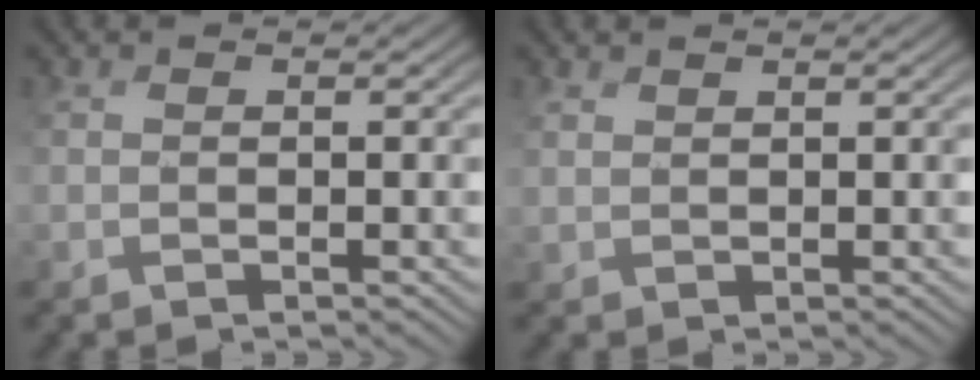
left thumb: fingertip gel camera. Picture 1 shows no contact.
{"total": 1.4, "force": [1.0, -0.3, -1.0], "torque": [0.012, 0.001, 0.019]}